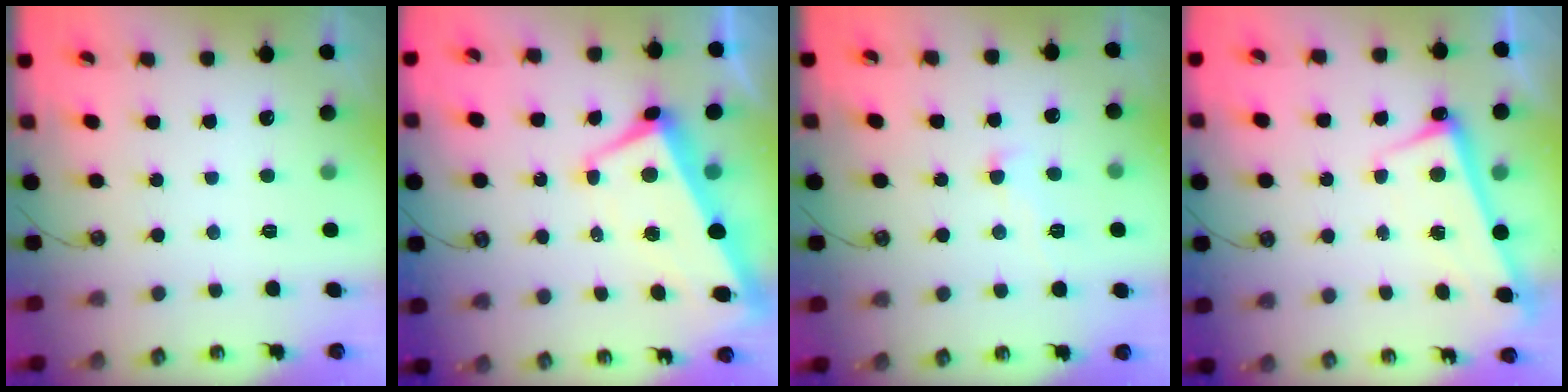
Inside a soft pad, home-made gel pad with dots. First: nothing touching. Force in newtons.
{"total": 1.7, "press": 1.1, "slide": 1.3}
{"total": 1.3, "press": 1.3, "slide": 0.2}
{"total": 2.7, "press": 2.6, "slide": 0.8}